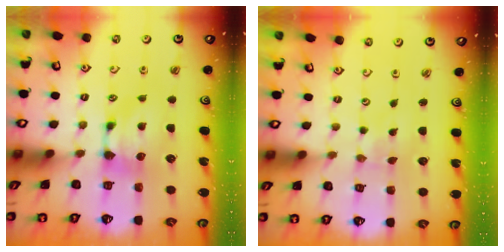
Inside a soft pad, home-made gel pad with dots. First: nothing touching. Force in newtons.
{"total": 5.8, "press": 5.8, "slide": 0.2}